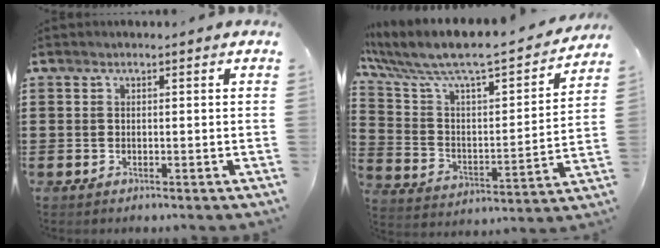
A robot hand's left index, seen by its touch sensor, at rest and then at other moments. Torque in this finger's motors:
{"motor_torque": [1.75, -0.39, 1.05, 0.21]}